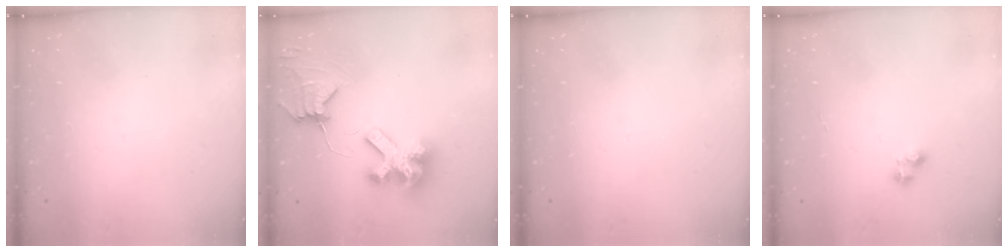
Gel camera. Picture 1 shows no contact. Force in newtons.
{"total": 10.6, "press": 10.5, "slide": 1.4}
{"total": 0.0}
{"total": 2.6, "press": 2.6, "slide": 0.4}